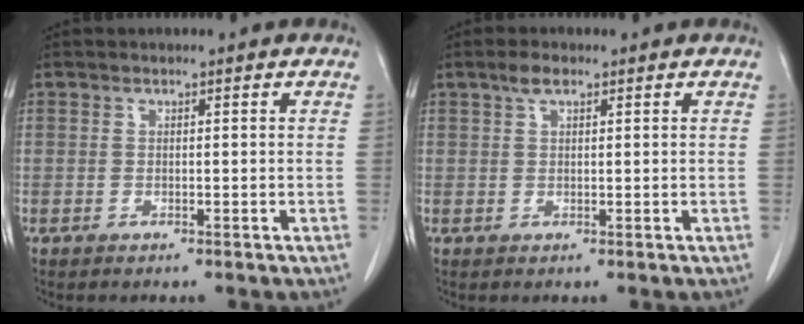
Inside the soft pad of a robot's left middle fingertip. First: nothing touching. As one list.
[{"total": 2.1, "force": [1.3, 0.7, 1.5], "torque": [-0.034, 0.007, 0.024]}]